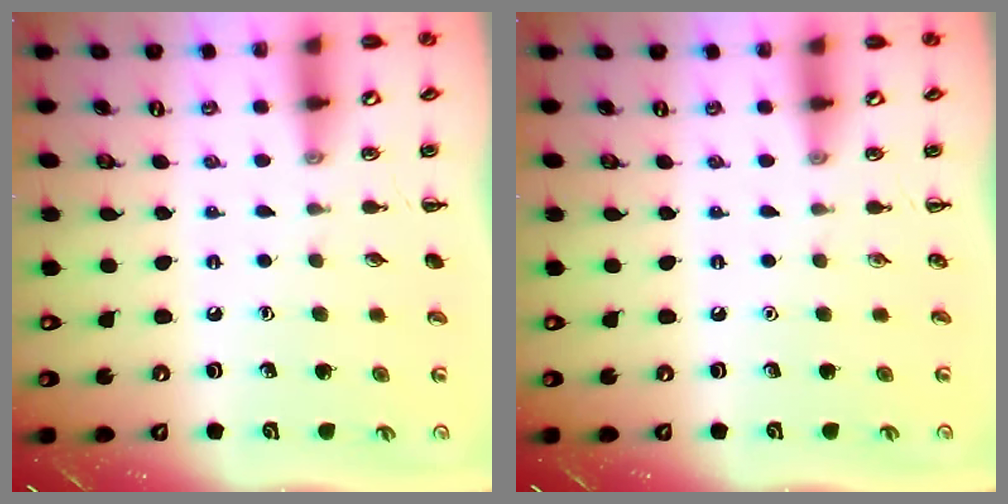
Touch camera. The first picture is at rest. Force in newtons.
{"total": 0.0}